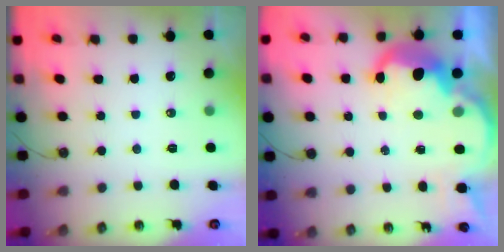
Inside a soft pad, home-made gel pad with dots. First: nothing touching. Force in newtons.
{"total": 10.2, "press": 10.2, "slide": 0.8}